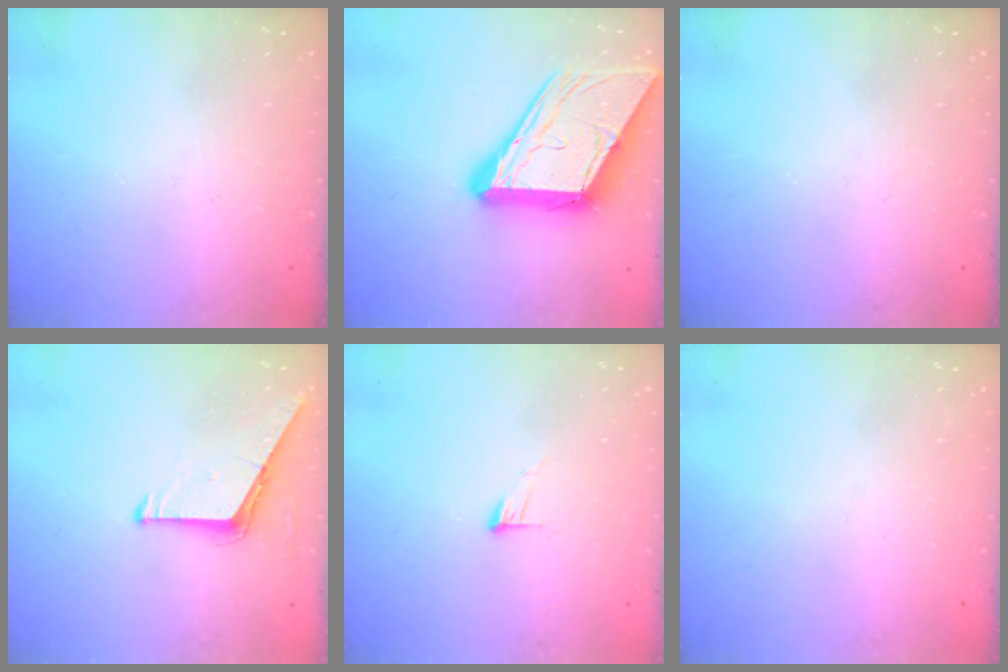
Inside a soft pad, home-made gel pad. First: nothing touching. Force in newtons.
{"total": 23.4, "press": 23.3, "slide": 2.5}
{"total": 0.0}
{"total": 6.5, "press": 6.4, "slide": 0.5}
{"total": 5.2, "press": 5.2, "slide": 0.5}
{"total": 0.0}